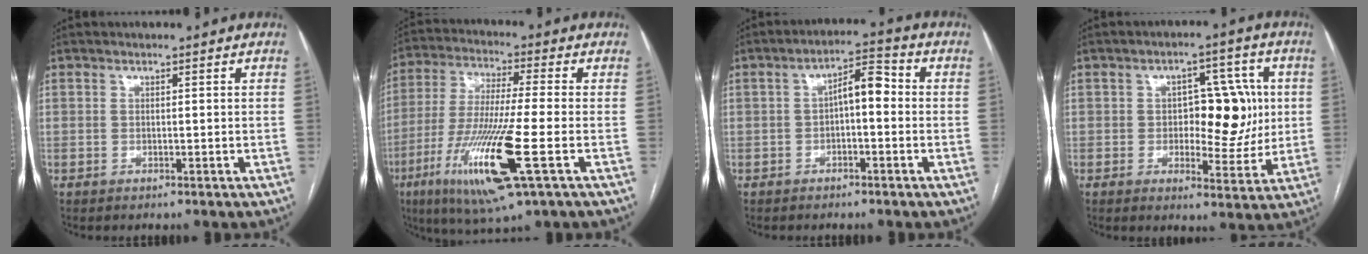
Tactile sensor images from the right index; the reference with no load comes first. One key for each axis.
{"total": 16.3, "fx": -6.0, "fy": 0.7, "fz": 15.1, "tx": -0.312, "ty": -0.030, "tz": -0.107}
{"total": 5.5, "fx": -0.2, "fy": 1.9, "fz": 5.2, "tx": -0.082, "ty": 0.030, "tz": -0.006}
{"total": 10.2, "fx": 0.7, "fy": 5.1, "fz": 8.8, "tx": -0.110, "ty": 0.018, "tz": 0.019}